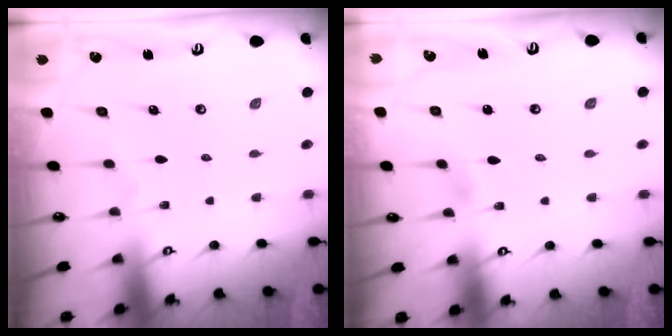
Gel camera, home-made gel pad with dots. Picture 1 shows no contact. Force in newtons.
{"total": 2.6, "press": 2.6, "slide": 0.3}